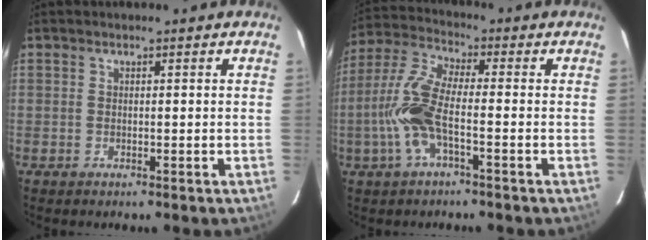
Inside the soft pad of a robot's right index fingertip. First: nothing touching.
{"total": 10.5, "force": [-2.9, 2.9, 9.7], "torque": [-0.223, 0.005, -0.060]}